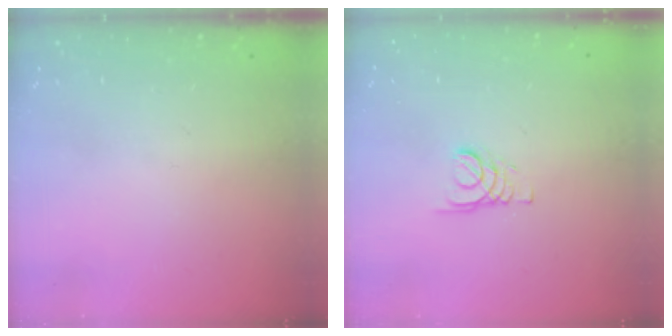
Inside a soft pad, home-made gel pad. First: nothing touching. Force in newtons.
{"total": 1.8, "press": 1.8, "slide": 0.2}